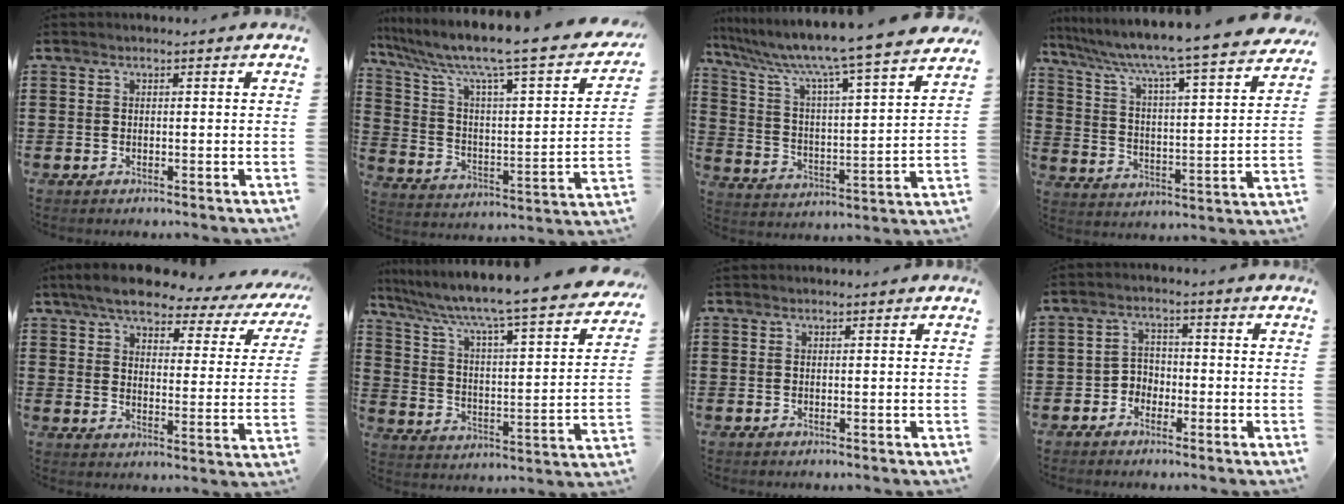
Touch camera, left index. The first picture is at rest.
{"total": 9.2, "force": [6.7, 0.8, 6.2], "torque": [-0.148, -0.051, 0.100]}
{"total": 8.4, "force": [7.3, -1.0, 4.2], "torque": [-0.113, -0.068, 0.111]}
{"total": 5.9, "force": [5.2, -0.9, 2.8], "torque": [-0.080, -0.059, 0.073]}
{"total": 6.8, "force": [5.6, 1.4, 3.5], "torque": [-0.086, -0.027, 0.093]}
{"total": 5.4, "force": [4.5, -0.5, 3.1], "torque": [-0.084, -0.054, 0.060]}
{"total": 0.0}
{"total": 2.8, "force": [-2.0, 1.9, 0.5], "torque": [-0.019, 0.007, -0.045]}